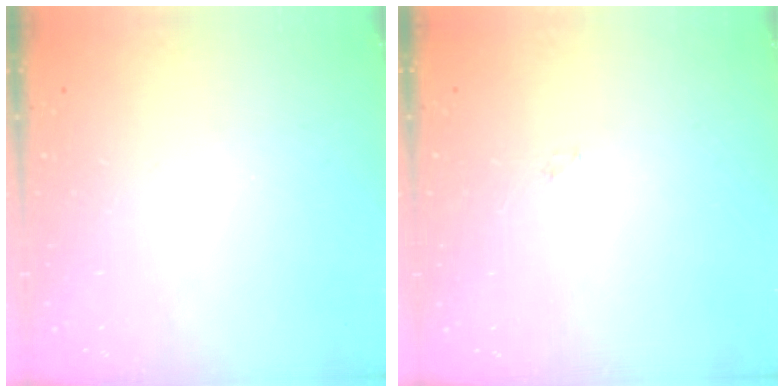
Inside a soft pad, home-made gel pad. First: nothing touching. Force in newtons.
{"total": 0.8, "press": 0.8, "slide": 0.2}